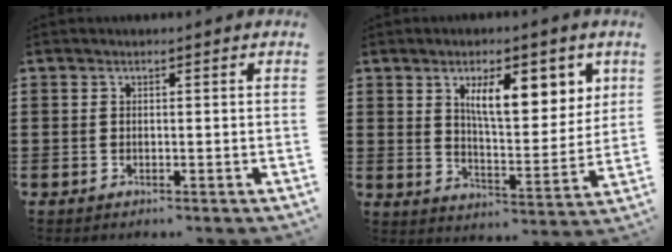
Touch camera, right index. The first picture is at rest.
{"total": 9.8, "force": [4.4, 3.7, 8.0], "torque": [-0.134, -0.002, 0.070]}